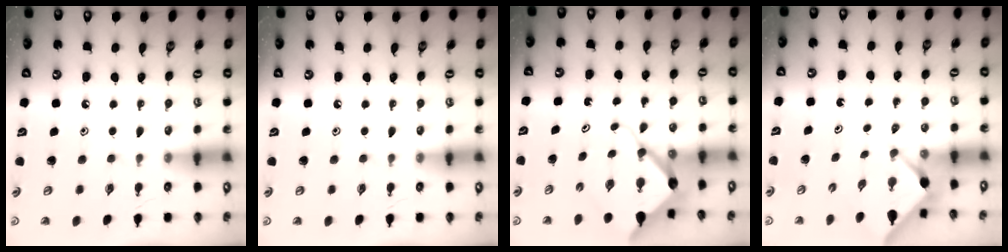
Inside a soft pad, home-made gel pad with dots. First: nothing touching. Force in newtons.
{"total": 0.0}
{"total": 8.7, "press": 8.6, "slide": 0.7}
{"total": 2.9, "press": 2.9, "slide": 0.4}